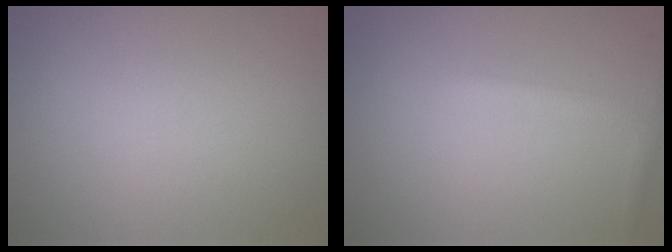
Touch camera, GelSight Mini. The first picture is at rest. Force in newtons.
{"total": 1.3, "press": 1.3, "slide": 0.1}